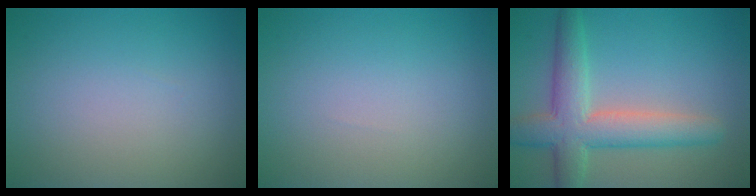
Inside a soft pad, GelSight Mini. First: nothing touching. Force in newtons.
{"total": 0.0}
{"total": 6.4, "press": 6.4, "slide": 0.3}